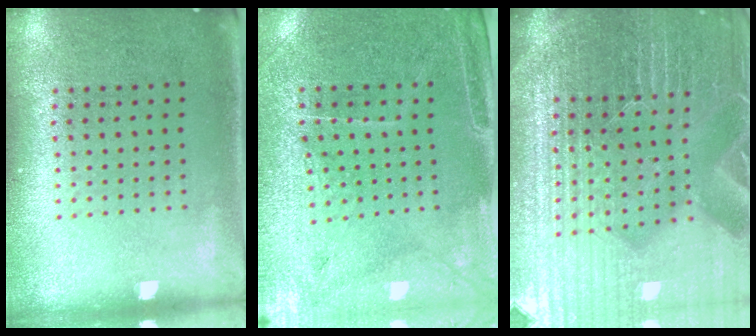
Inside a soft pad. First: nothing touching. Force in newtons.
{"total": 3.3, "press": 3.1, "slide": 1.2}
{"total": 6.0, "press": 5.5, "slide": 2.5}